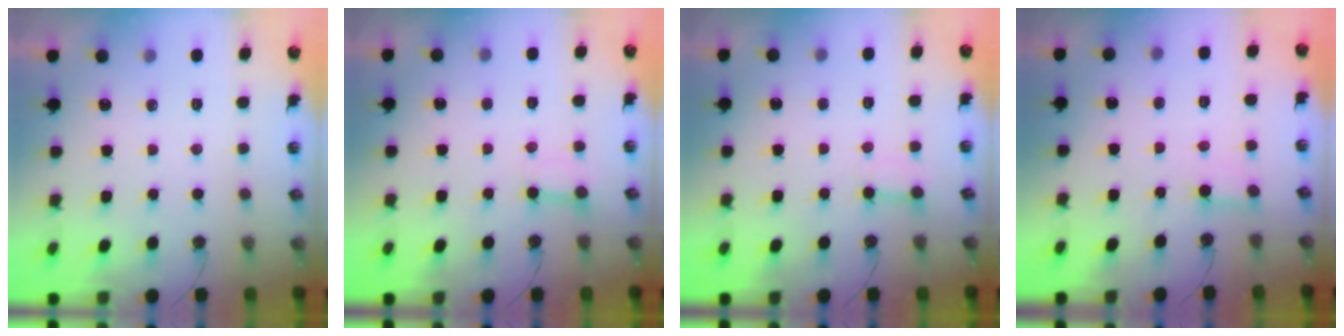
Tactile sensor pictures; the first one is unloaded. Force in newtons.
{"total": 2.6, "press": 2.6, "slide": 0.2}
{"total": 2.5, "press": 2.5, "slide": 0.4}
{"total": 2.1, "press": 2.1, "slide": 0.1}